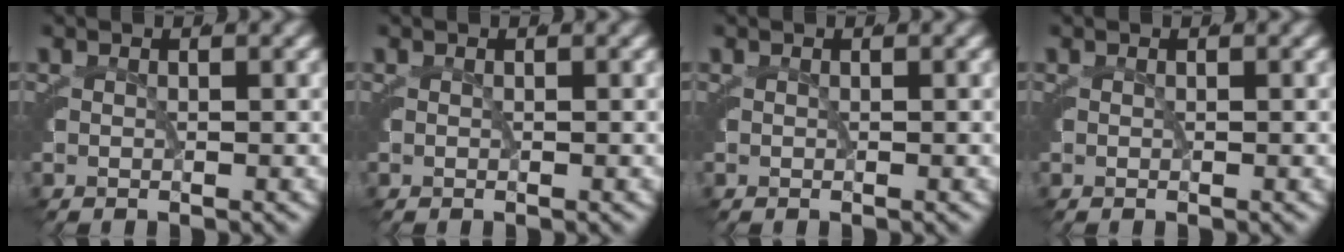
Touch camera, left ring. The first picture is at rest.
{"total": 0.0}
{"total": 0.0}
{"total": 0.0}